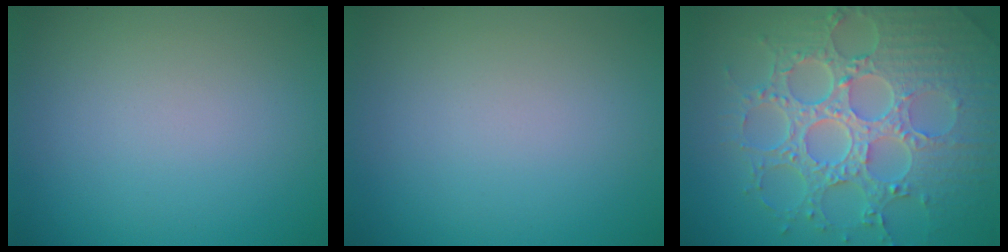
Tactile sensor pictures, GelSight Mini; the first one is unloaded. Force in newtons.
{"total": 0.0}
{"total": 8.5, "press": 6.3, "slide": 5.8}